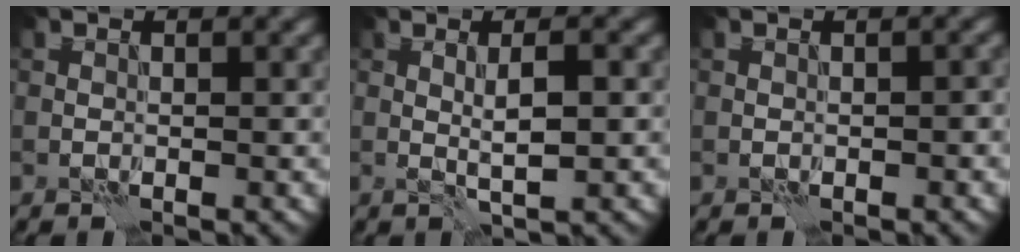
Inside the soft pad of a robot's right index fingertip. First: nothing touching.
{"total": 2.3, "force": [0.0, 0.2, 2.3], "torque": [-0.040, -0.002, 0.000]}
{"total": 0.8, "force": [-0.2, 0.3, 0.7], "torque": [-0.010, 0.000, -0.001]}